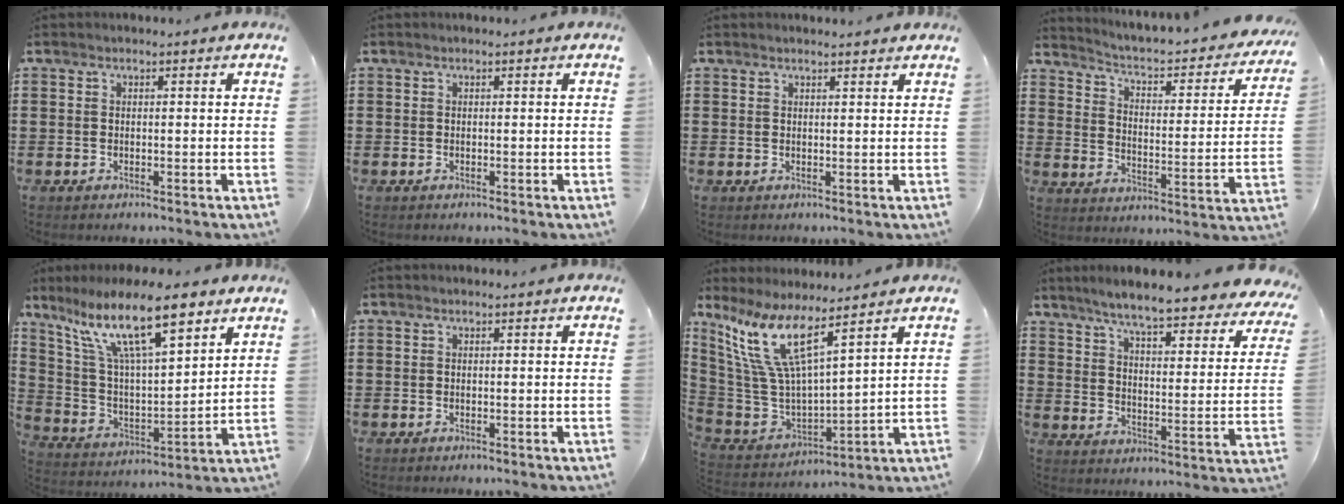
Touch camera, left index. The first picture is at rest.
{"total": 0.0}
{"total": 1.2, "force": [1.2, 0.0, 0.4], "torque": [-0.009, 0.000, 0.023]}
{"total": 2.8, "force": [2.2, 0.6, 1.5], "torque": [-0.046, -0.028, 0.025]}
{"total": 14.8, "force": [9.6, 4.0, 10.5], "torque": [-0.220, -0.028, 0.166]}
{"total": 0.0}
{"total": 12.0, "force": [7.4, 2.7, 9.0], "torque": [-0.219, -0.050, 0.126]}
{"total": 6.6, "force": [5.8, -0.5, 3.0], "torque": [-0.076, -0.048, 0.092]}